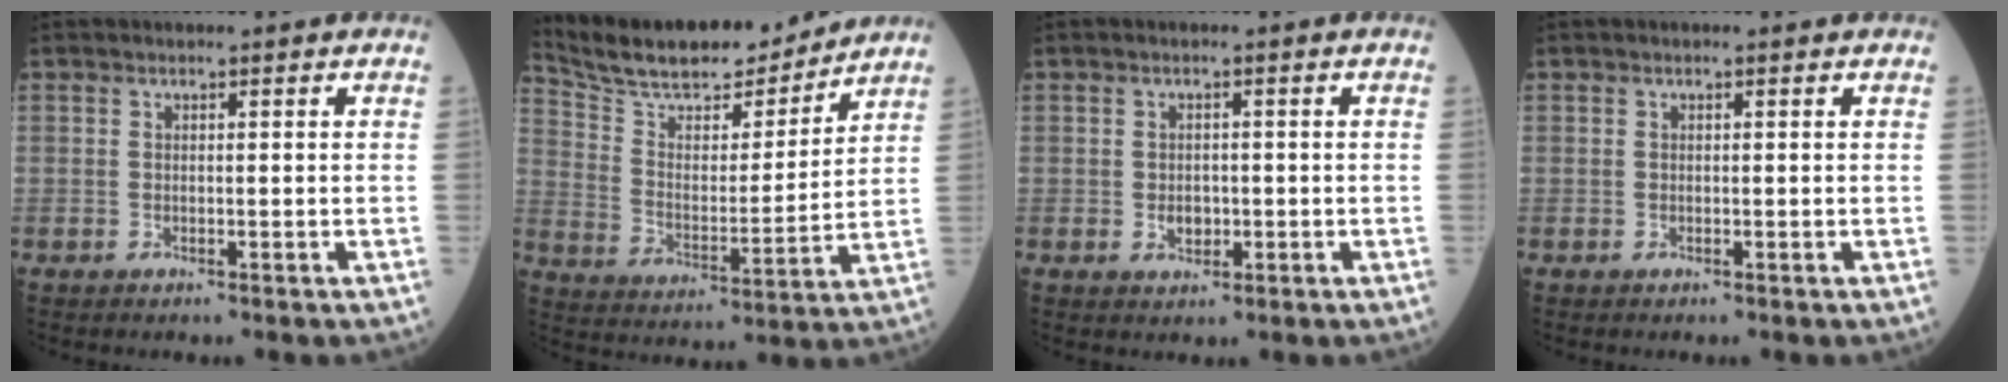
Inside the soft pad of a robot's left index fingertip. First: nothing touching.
{"total": 17.4, "force": [15.9, 3.4, 6.1], "torque": [-0.115, 0.004, 0.267]}
{"total": 2.1, "force": [-0.4, 1.5, 1.3], "torque": [-0.021, 0.003, -0.001]}
{"total": 0.0}